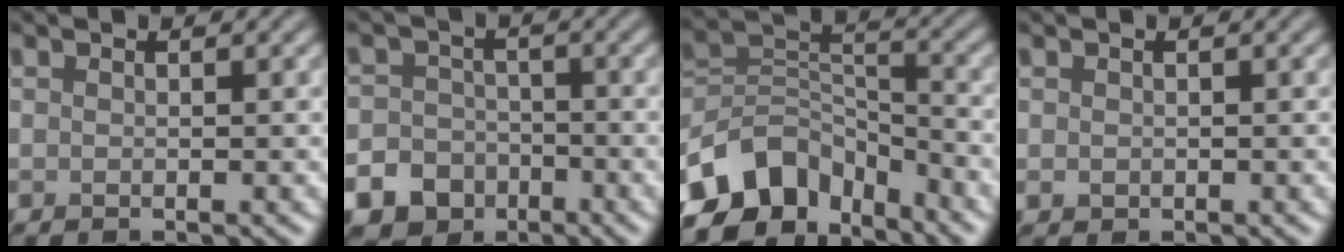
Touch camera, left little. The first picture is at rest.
{"total": 12.5, "force": [-7.0, 10.2, 2.2], "torque": [-0.054, -0.059, -0.132]}
{"total": 9.8, "force": [-7.2, 5.2, 4.1], "torque": [-0.066, 0.006, -0.148]}
{"total": 0.6, "force": [0.0, 0.5, 0.2], "torque": [-0.004, -0.003, 0.002]}